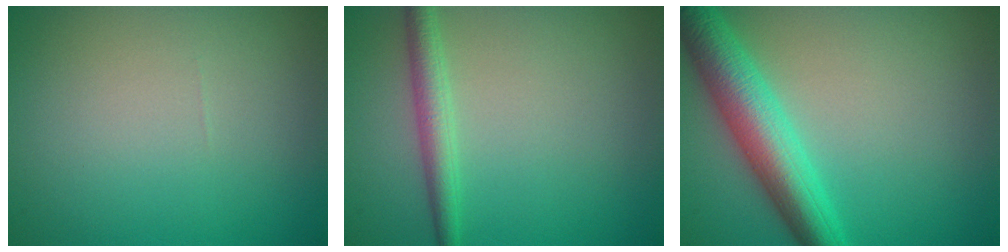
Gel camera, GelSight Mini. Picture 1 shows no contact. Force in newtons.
{"total": 2.4, "press": 2.4, "slide": 0.0}
{"total": 6.1, "press": 6.1, "slide": 0.0}